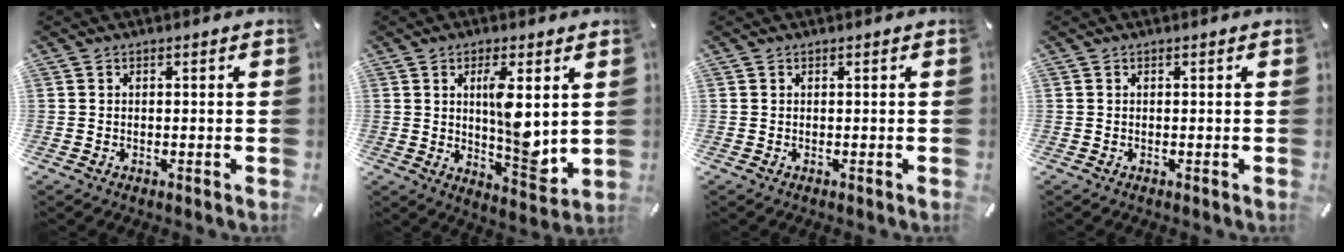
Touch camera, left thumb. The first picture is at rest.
{"total": 10.7, "force": [2.6, 4.0, 9.7], "torque": [-0.154, -0.032, 0.035]}
{"total": 0.0}
{"total": 0.0}